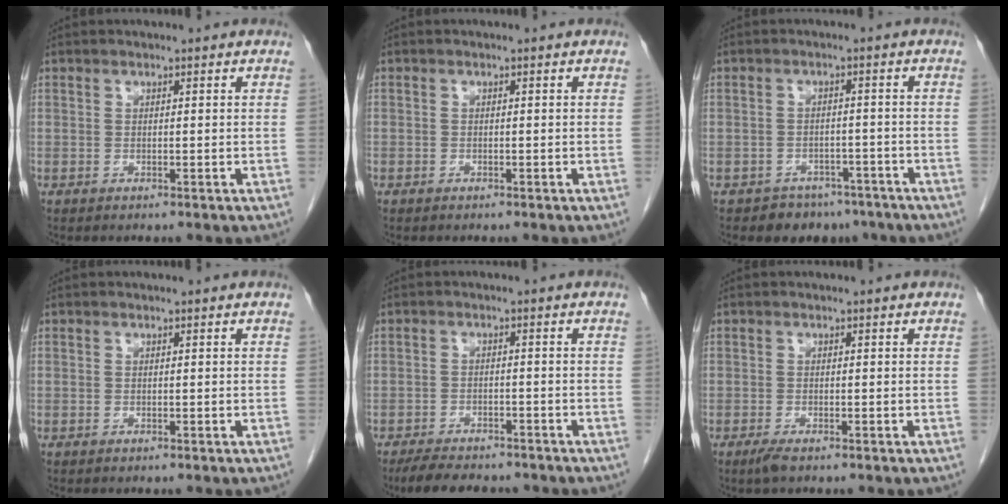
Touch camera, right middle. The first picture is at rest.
{"total": 0.5, "force": [-0.4, 0.4, 0.0], "torque": [-0.007, 0.003, -0.008]}
{"total": 5.9, "force": [-4.5, 3.7, 0.4], "torque": [0.008, 0.016, -0.058]}
{"total": 0.0}
{"total": 8.4, "force": [-7.2, 2.6, 3.4], "torque": [-0.053, -0.008, -0.107]}
{"total": 1.5, "force": [-1.0, 0.2, 1.0], "torque": [-0.027, -0.005, -0.020]}